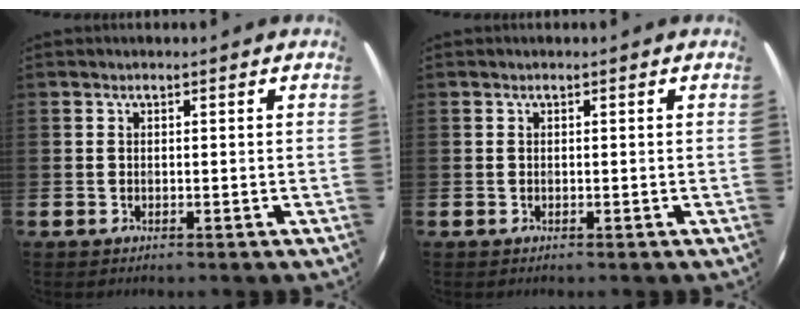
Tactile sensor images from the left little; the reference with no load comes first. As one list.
[{"total": 0.0}]